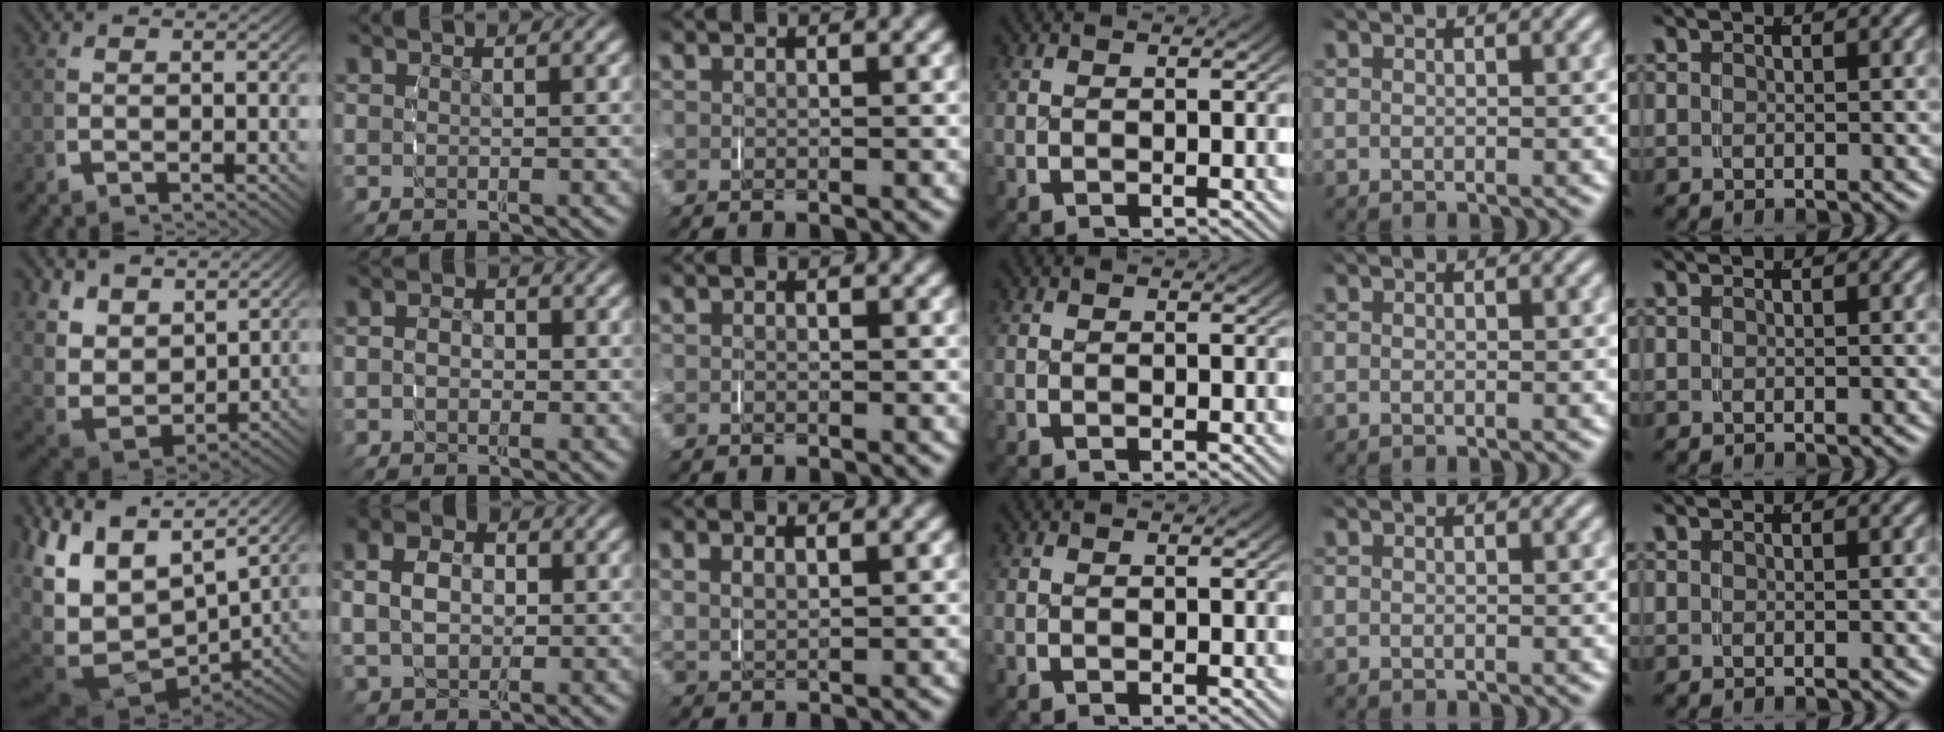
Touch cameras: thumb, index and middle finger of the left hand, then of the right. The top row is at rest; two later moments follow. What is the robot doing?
{"motion": "grasp_and_lifting", "object": "scarf"}